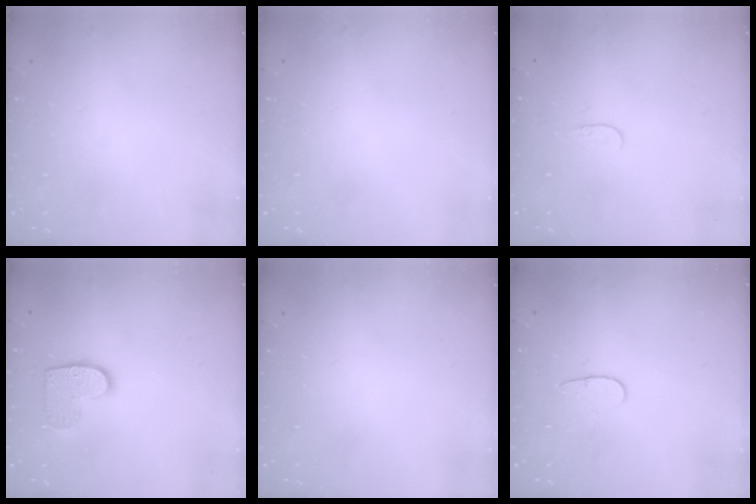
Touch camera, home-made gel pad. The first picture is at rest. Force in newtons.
{"total": 0.0}
{"total": 3.8, "press": 3.8, "slide": 0.3}
{"total": 9.8, "press": 9.8, "slide": 0.3}
{"total": 0.0}
{"total": 4.5, "press": 4.4, "slide": 0.5}